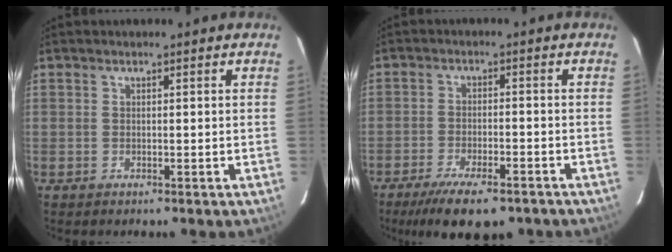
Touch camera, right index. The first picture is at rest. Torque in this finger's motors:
{"motor_torque": [1.18, -0.95, 0.48, 0.12]}